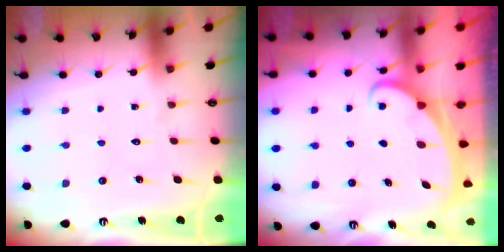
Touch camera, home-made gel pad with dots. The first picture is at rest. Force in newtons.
{"total": 2.0, "press": 2.0, "slide": 0.3}